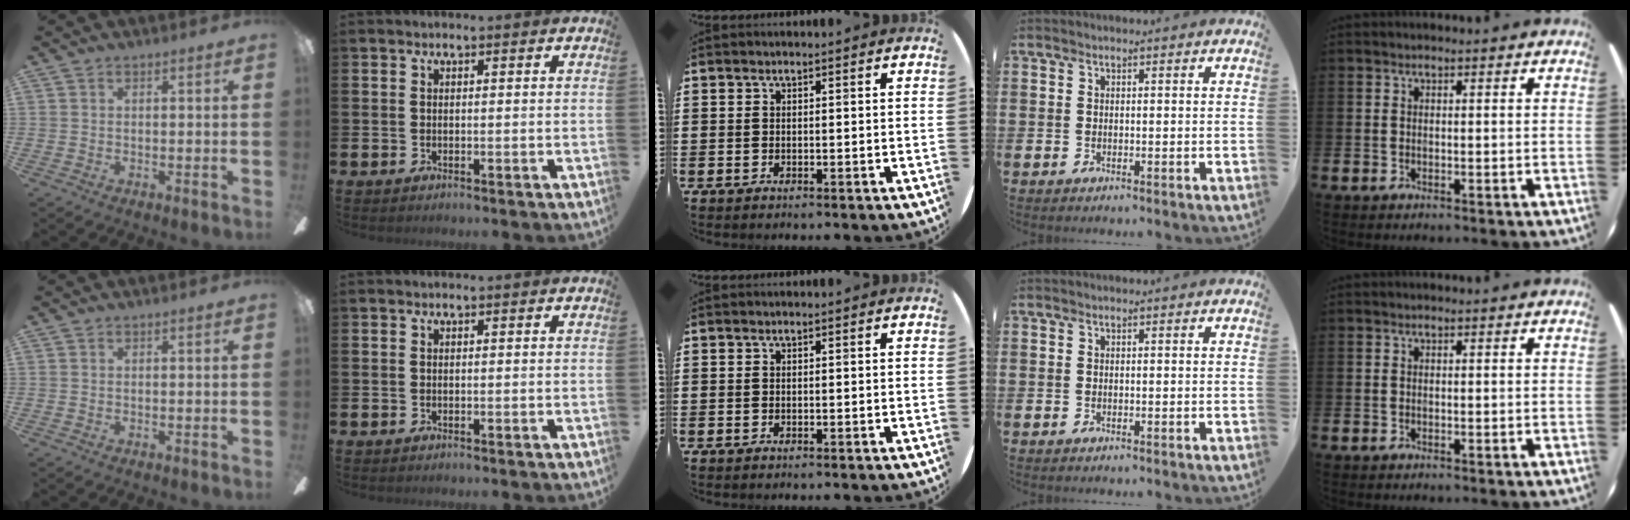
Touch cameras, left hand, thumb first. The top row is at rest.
{}